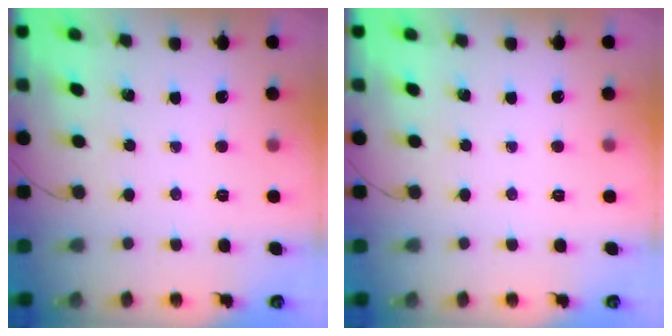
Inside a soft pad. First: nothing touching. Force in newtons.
{"total": 0.0}